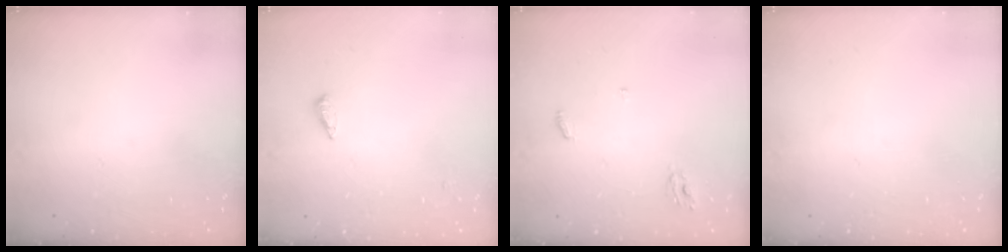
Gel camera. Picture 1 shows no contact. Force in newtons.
{"total": 3.2, "press": 3.1, "slide": 0.3}
{"total": 4.1, "press": 4.1, "slide": 0.2}
{"total": 0.0}